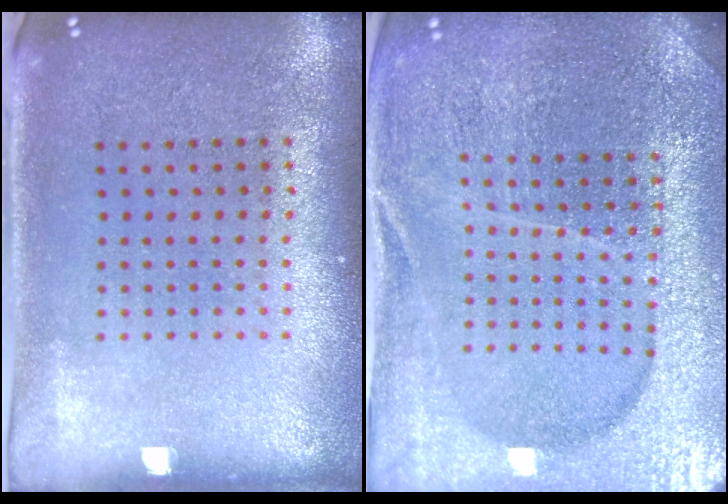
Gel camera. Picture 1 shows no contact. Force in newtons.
{"total": 5.0, "press": 4.6, "slide": 2.1}